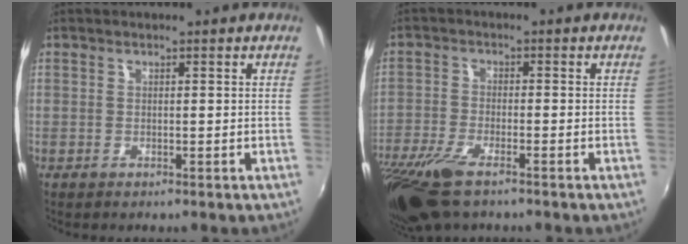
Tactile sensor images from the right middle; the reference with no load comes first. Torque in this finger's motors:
{"motor_torque": [0.39, -0.38, 0.25, 0.13]}